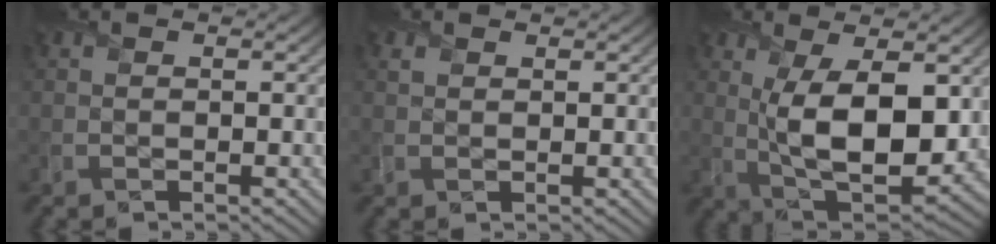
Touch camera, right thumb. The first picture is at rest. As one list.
[{"total": 1.0, "force": [0.7, 0.5, 0.4], "torque": [-0.012, 0.001, 0.015]}, {"total": 11.1, "force": [1.2, 5.2, 9.8], "torque": [-0.191, -0.011, 0.028]}]